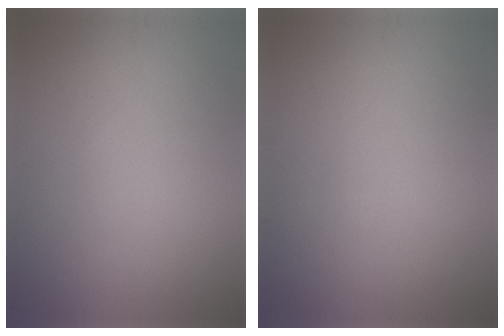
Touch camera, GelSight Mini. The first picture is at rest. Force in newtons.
{"total": 0.0}